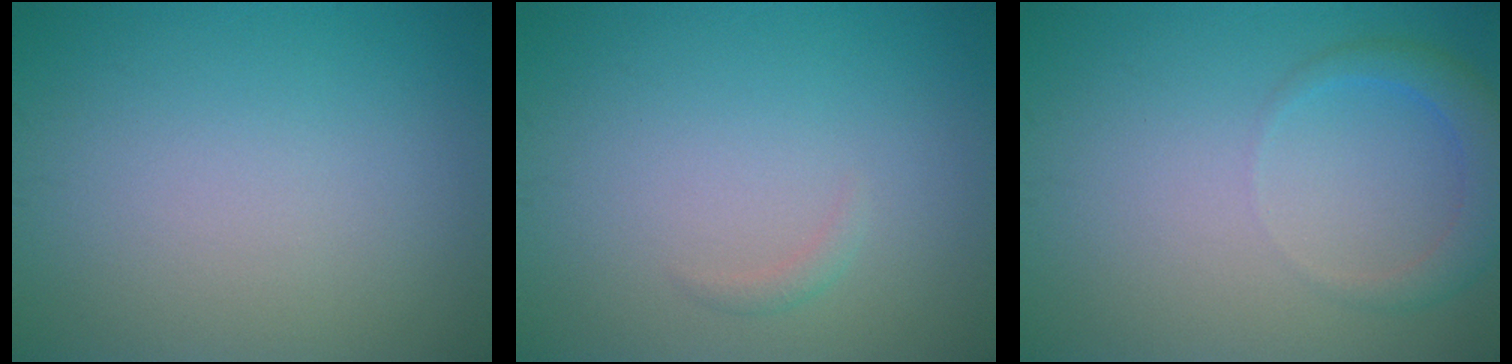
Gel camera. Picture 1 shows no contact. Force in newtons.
{"total": 0.7, "press": 0.7, "slide": 0.1}
{"total": 2.7, "press": 2.6, "slide": 0.3}